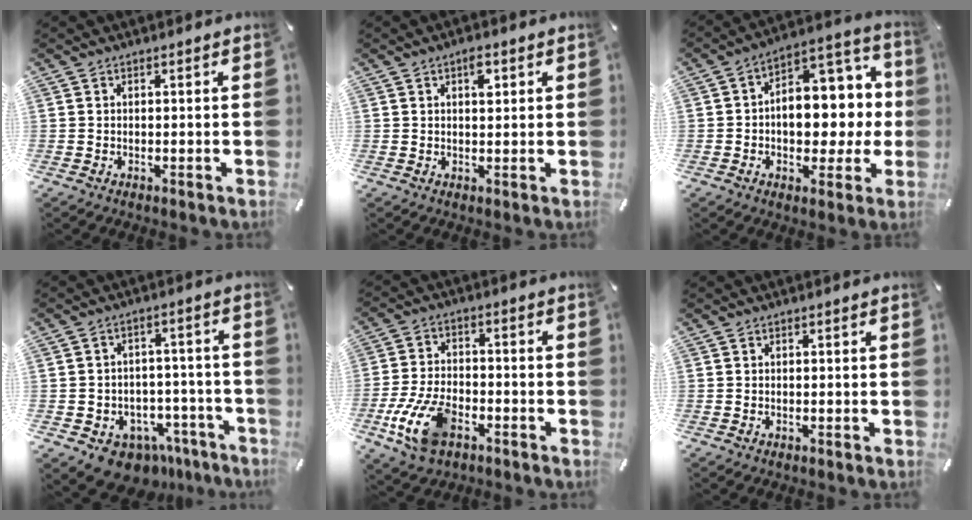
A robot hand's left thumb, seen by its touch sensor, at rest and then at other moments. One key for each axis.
{"total": 3.1, "fx": 1.3, "fy": 1.6, "fz": 2.3, "tx": -0.027, "ty": -0.004, "tz": 0.016}
{"total": 12.9, "fx": -0.1, "fy": 9.5, "fz": 8.8, "tx": -0.102, "ty": -0.009, "tz": 0.005}
{"total": 7.9, "fx": -5.1, "fy": 5.7, "fz": 1.8, "tx": -0.024, "ty": 0.035, "tz": -0.080}
{"total": 12.7, "fx": -5.8, "fy": 7.1, "fz": 8.9, "tx": -0.193, "ty": 0.014, "tz": -0.105}
{"total": 0.0}